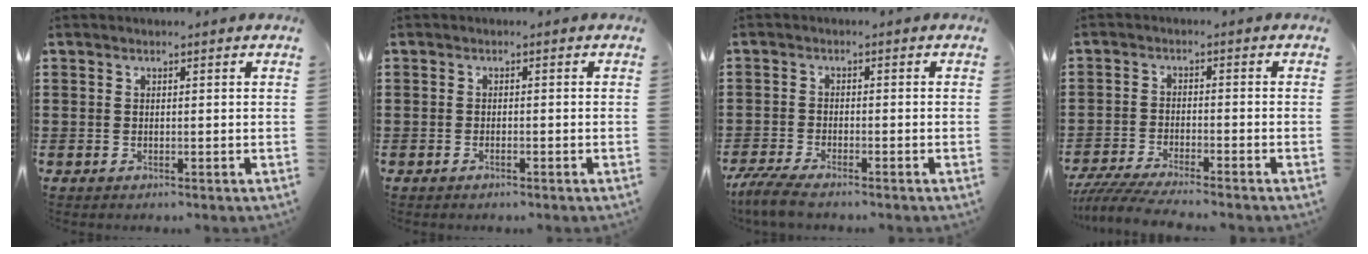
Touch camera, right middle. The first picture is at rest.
{"total": 0.8, "force": [-0.5, 0.1, 0.6], "torque": [-0.014, -0.006, -0.008]}
{"total": 3.7, "force": [-3.2, 0.1, 1.7], "torque": [-0.050, -0.012, -0.068]}
{"total": 4.5, "force": [-4.2, -0.1, 1.6], "torque": [-0.048, -0.016, -0.086]}